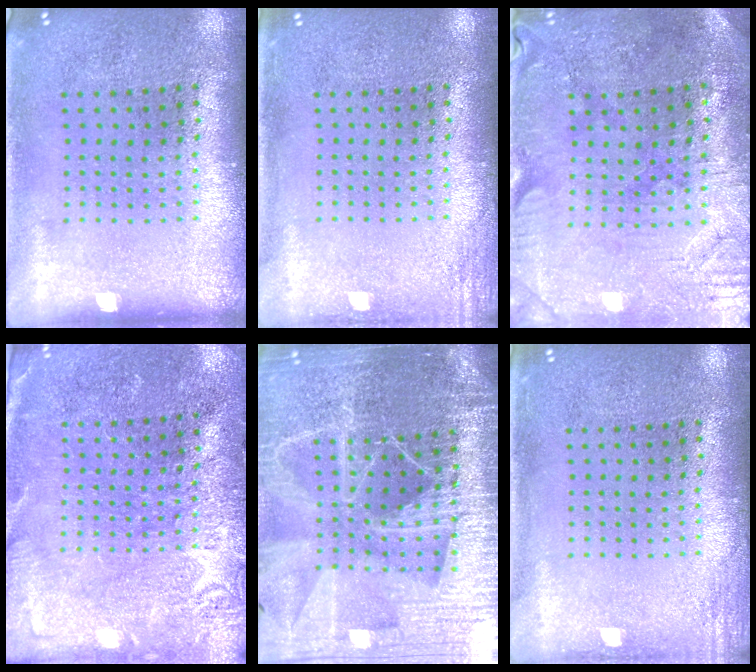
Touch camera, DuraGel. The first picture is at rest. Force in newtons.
{"total": 1.4, "press": 1.4, "slide": 0.2}
{"total": 0.6, "press": 0.5, "slide": 0.3}
{"total": 2.7, "press": 2.7, "slide": 0.4}
{"total": 5.5, "press": 4.9, "slide": 2.4}
{"total": 1.4, "press": 1.4, "slide": 0.2}